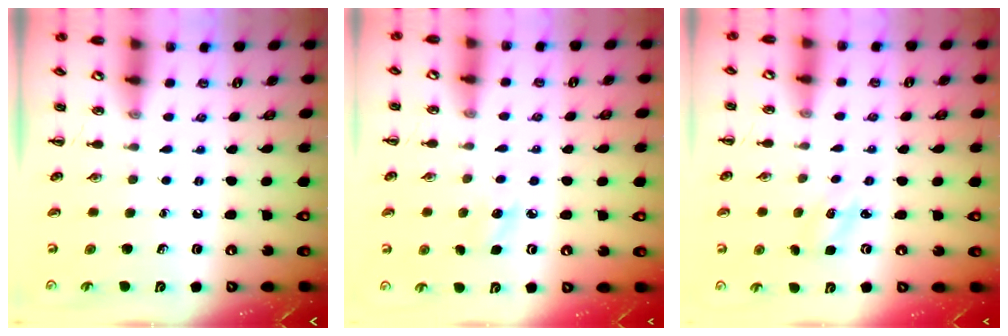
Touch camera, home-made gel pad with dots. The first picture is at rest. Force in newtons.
{"total": 6.1, "press": 5.9, "slide": 1.7}
{"total": 1.6, "press": 1.5, "slide": 0.5}